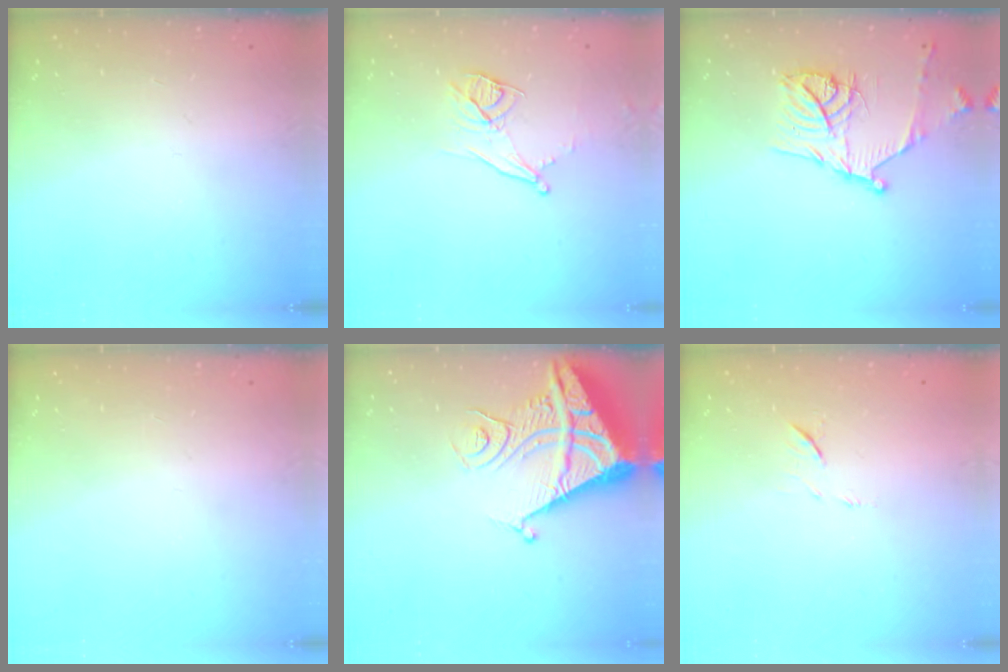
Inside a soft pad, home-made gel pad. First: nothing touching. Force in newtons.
{"total": 9.7, "press": 9.2, "slide": 3.0}
{"total": 16.1, "press": 16.1, "slide": 1.3}
{"total": 0.0}
{"total": 11.4, "press": 11.3, "slide": 1.3}
{"total": 6.7, "press": 6.6, "slide": 1.1}